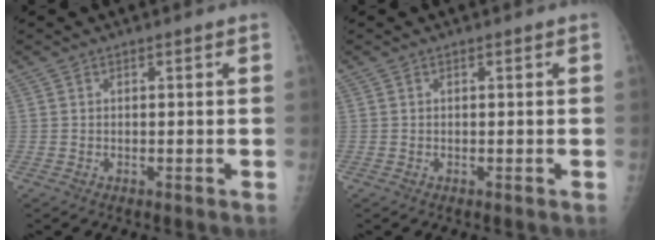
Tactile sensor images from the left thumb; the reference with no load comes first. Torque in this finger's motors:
{"motor_torque": [-0.01, 0.01, 0.00, 0.00, 0.00]}